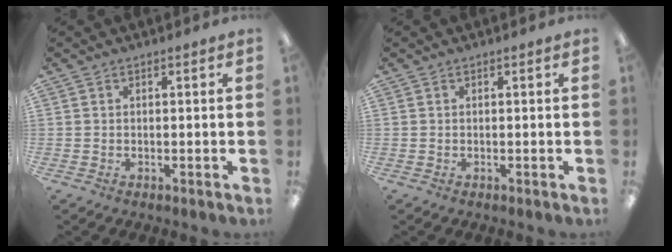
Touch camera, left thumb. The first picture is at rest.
{"total": 0.0}